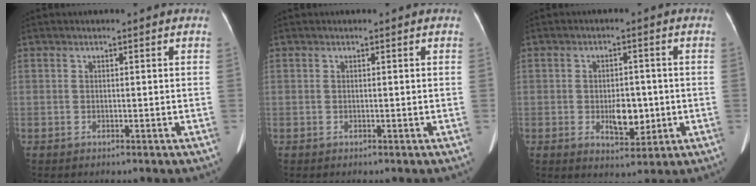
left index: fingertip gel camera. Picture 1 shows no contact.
{"total": 0.0}
{"total": 5.5, "force": [-1.1, 2.9, 4.5], "torque": [-0.074, -0.004, -0.010]}